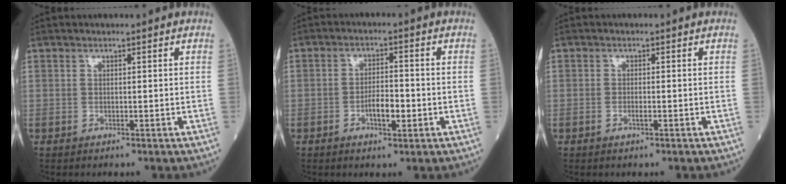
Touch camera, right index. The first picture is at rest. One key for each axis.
{"total": 4.3, "fx": -1.4, "fy": 1.4, "fz": 3.8, "tx": -0.062, "ty": 0.004, "tz": -0.023}
{"total": 1.0, "fx": -0.5, "fy": 0.2, "fz": 0.8, "tx": -0.020, "ty": 0.000, "tz": -0.009}